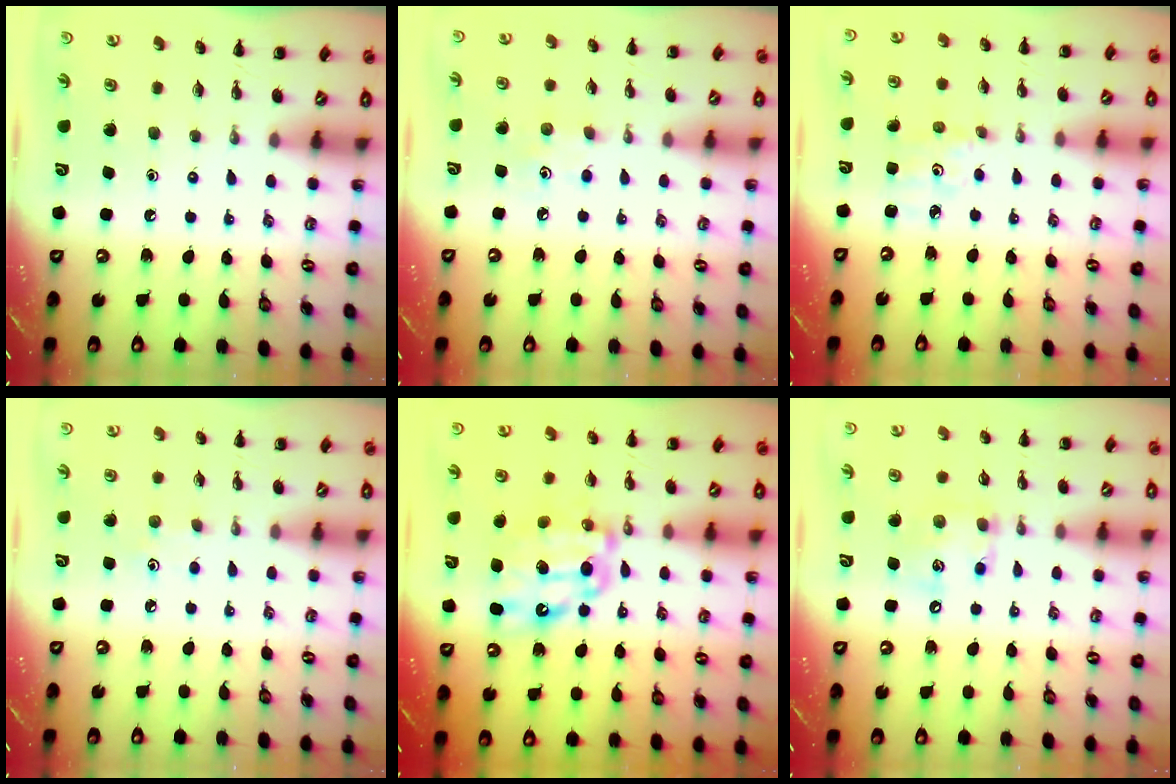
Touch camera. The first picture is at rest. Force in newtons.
{"total": 3.5, "press": 3.3, "slide": 1.1}
{"total": 2.0, "press": 2.0, "slide": 0.2}
{"total": 2.8, "press": 2.7, "slide": 0.8}
{"total": 12.2, "press": 12.1, "slide": 1.1}
{"total": 9.6, "press": 9.5, "slide": 1.2}